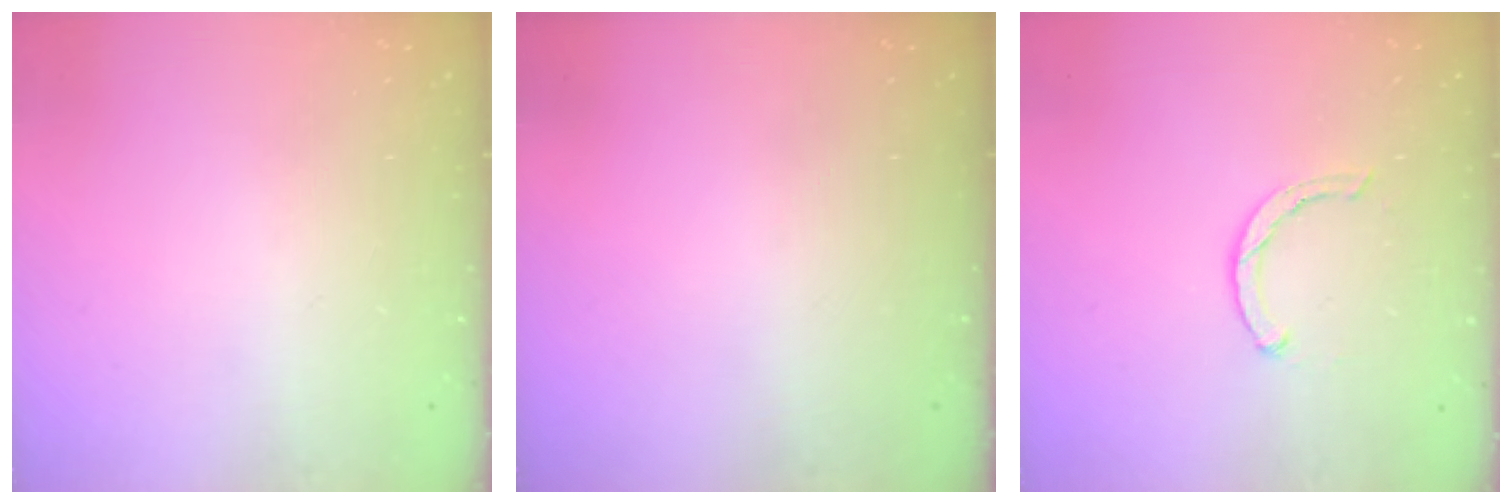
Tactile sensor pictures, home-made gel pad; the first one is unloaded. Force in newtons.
{"total": 0.0}
{"total": 2.5, "press": 2.5, "slide": 0.4}